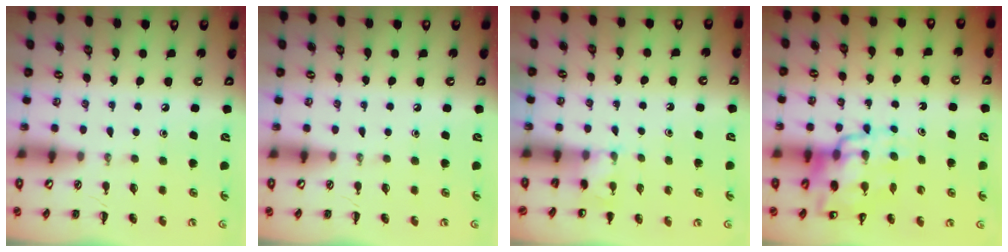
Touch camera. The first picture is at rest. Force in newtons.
{"total": 0.0}
{"total": 3.1, "press": 3.0, "slide": 1.0}
{"total": 14.4, "press": 13.8, "slide": 3.9}